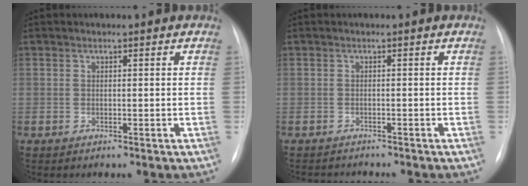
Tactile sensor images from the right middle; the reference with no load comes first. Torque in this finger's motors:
{"motor_torque": [0.00, -0.01, -0.01, 0.00]}